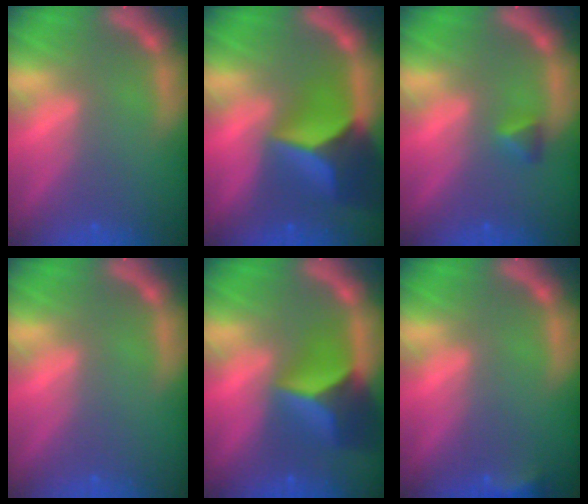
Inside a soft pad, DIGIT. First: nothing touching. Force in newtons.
{"total": 9.5}
{"total": 1.4}
{"total": 0.0}
{"total": 7.4}
{"total": 2.4}